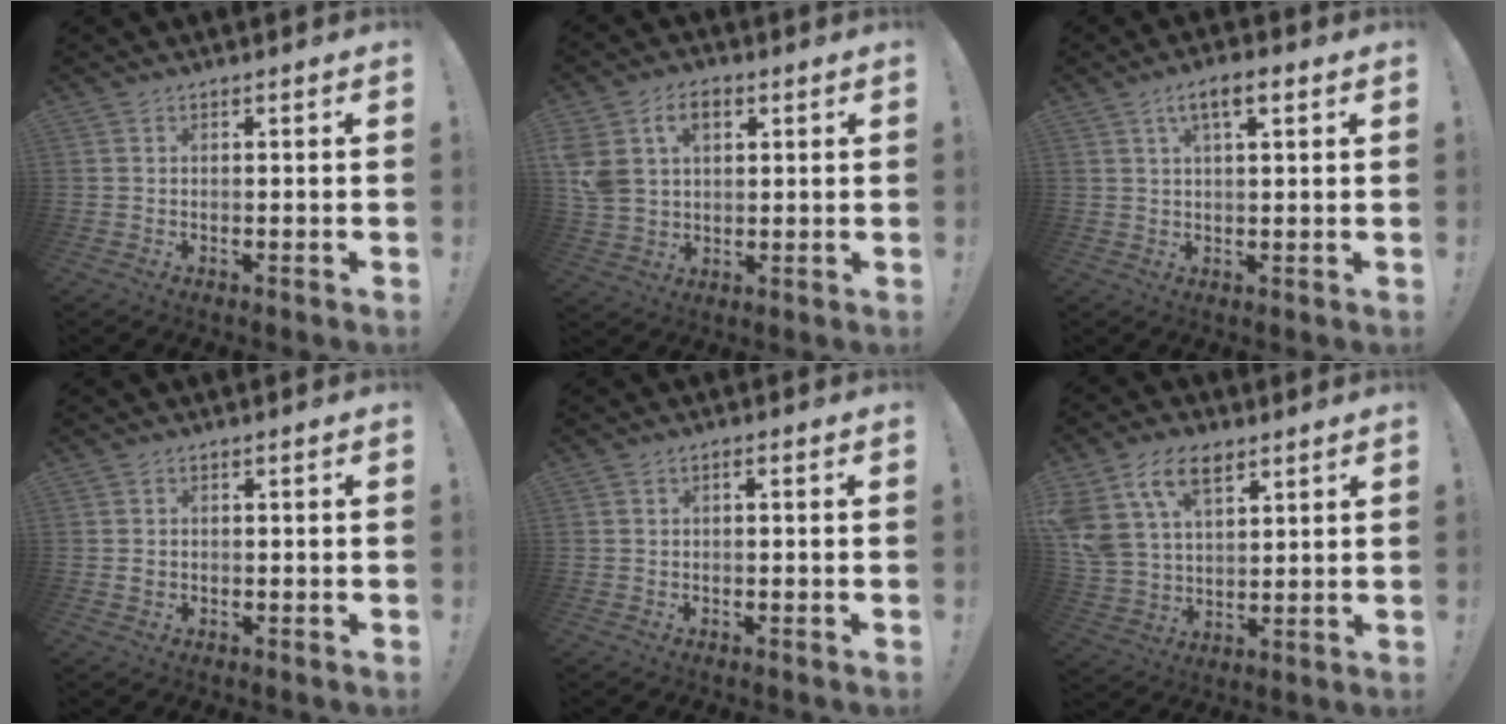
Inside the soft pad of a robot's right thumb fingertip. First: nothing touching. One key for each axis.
{"total": 10.5, "fx": 4.2, "fy": 7.3, "fz": 6.3, "tx": -0.120, "ty": -0.005, "tz": 0.079}
{"total": 5.8, "fx": 2.5, "fy": 2.0, "fz": 4.8, "tx": -0.075, "ty": -0.002, "tz": 0.039}
{"total": 1.2, "fx": -0.2, "fy": 1.2, "fz": 0.3, "tx": -0.006, "ty": 0.003, "tz": -0.003}
{"total": 0.8, "fx": -0.5, "fy": 0.4, "fz": 0.5, "tx": -0.011, "ty": 0.005, "tz": -0.010}
{"total": 14.7, "fx": 8.2, "fy": 8.9, "fz": 8.3, "tx": -0.155, "ty": -0.033, "tz": 0.156}